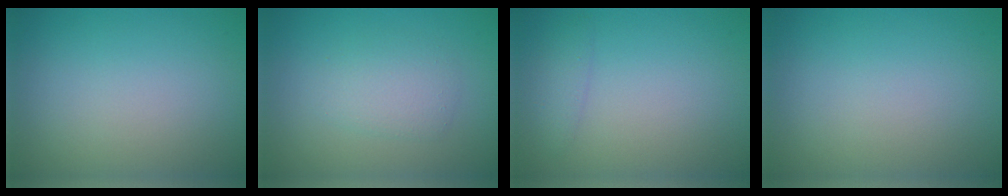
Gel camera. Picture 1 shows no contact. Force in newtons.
{"total": 2.4, "press": 2.4, "slide": 0.1}
{"total": 1.3, "press": 1.3, "slide": 0.0}
{"total": 0.0}